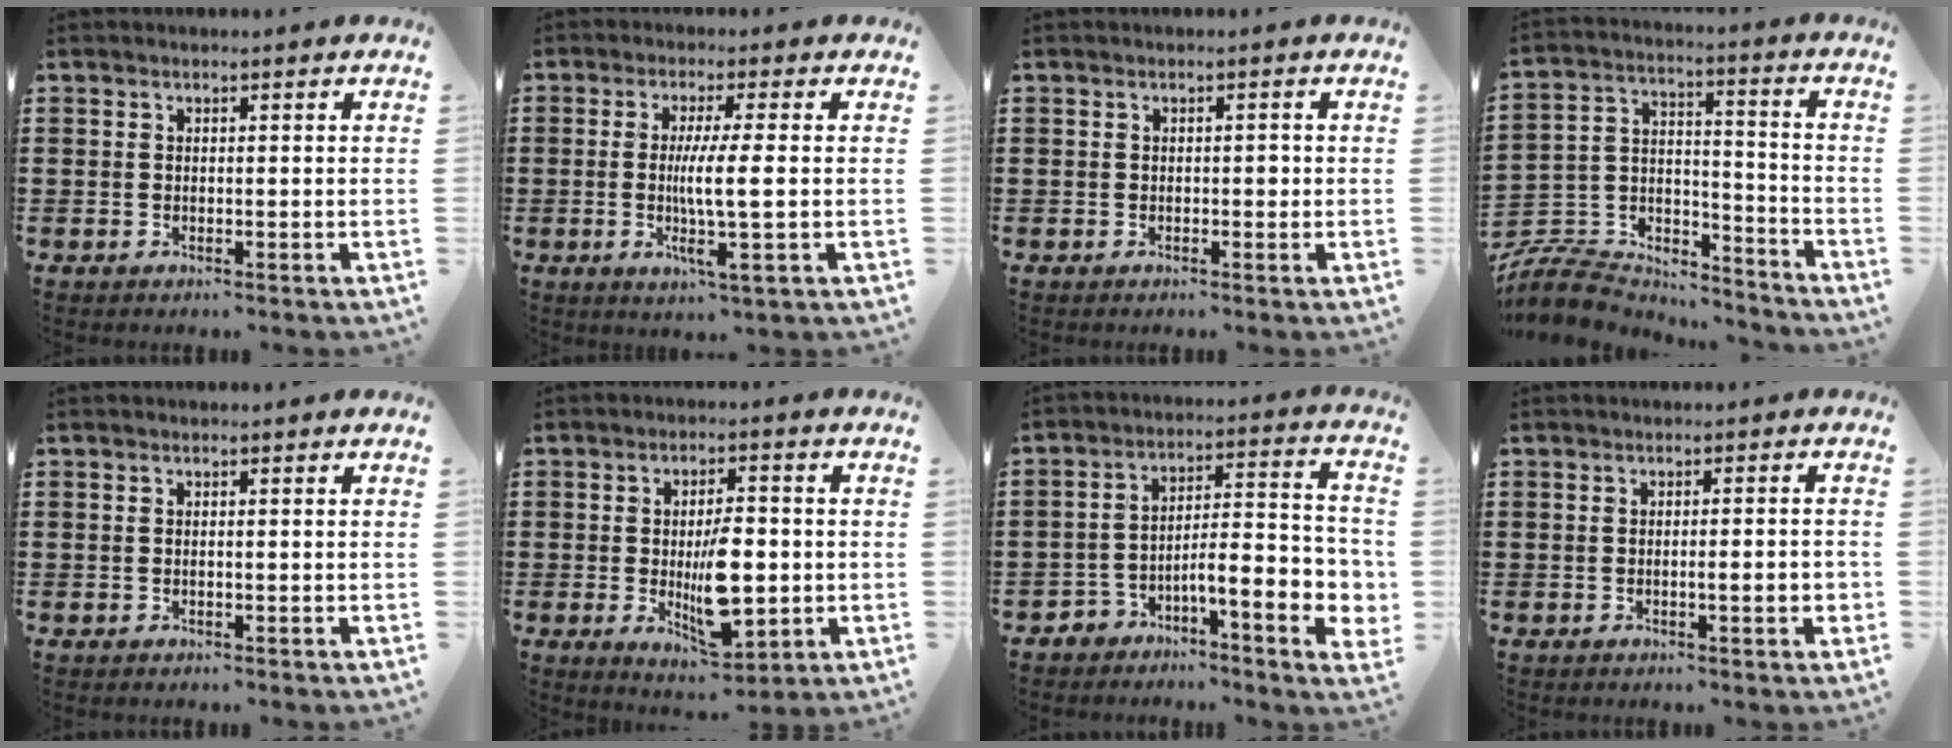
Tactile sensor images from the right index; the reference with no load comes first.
{"total": 7.1, "force": [-0.3, 0.2, 7.1], "torque": [-0.134, -0.010, -0.013]}
{"total": 1.1, "force": [0.0, 0.5, 1.0], "torque": [-0.010, -0.001, -0.004]}
{"total": 8.9, "force": [-8.4, 2.5, 1.8], "torque": [-0.049, 0.013, -0.169]}
{"total": 0.0}
{"total": 9.7, "force": [-1.1, 4.2, 8.6], "torque": [-0.151, -0.009, -0.020]}
{"total": 8.4, "force": [-4.0, 2.4, 6.9], "torque": [-0.101, -0.020, -0.076]}
{"total": 3.1, "force": [-0.7, 0.2, 3.0], "torque": [-0.041, -0.006, -0.014]}